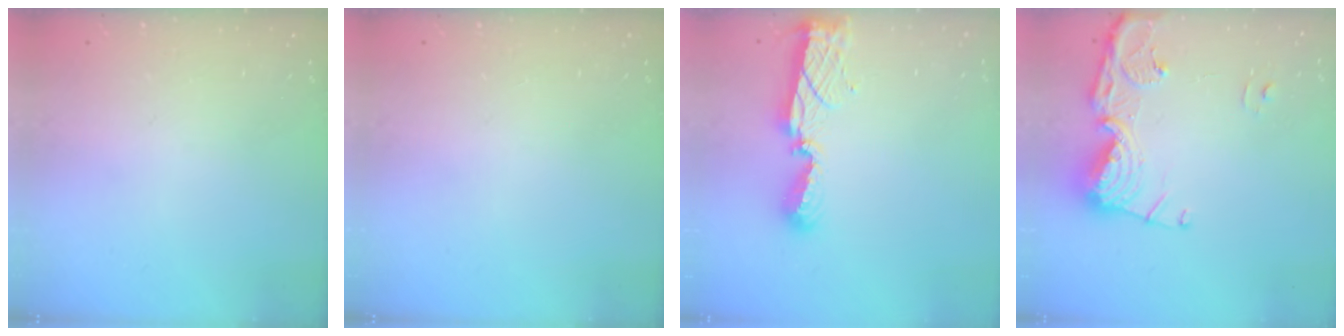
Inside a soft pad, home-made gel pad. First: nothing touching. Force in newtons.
{"total": 0.0}
{"total": 8.3, "press": 8.3, "slide": 0.4}
{"total": 14.8, "press": 14.7, "slide": 1.7}